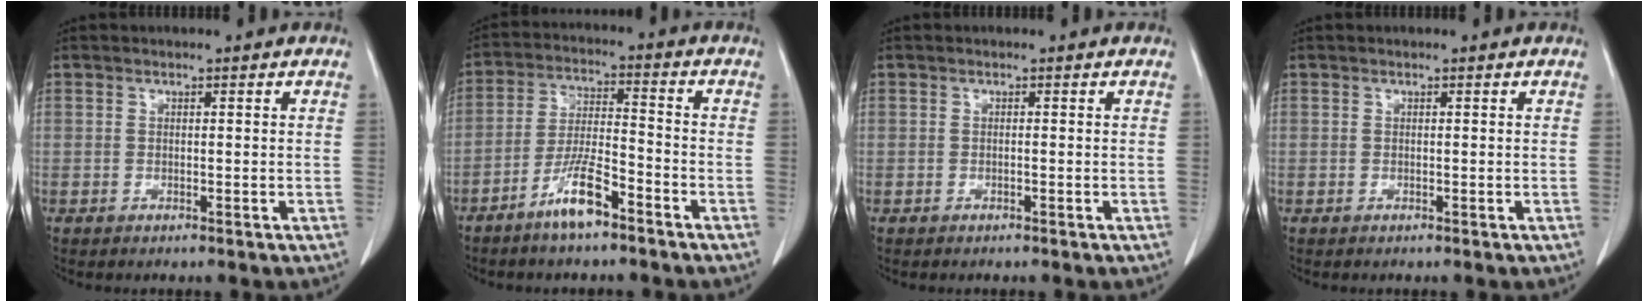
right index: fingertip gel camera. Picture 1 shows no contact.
{"total": 7.9, "force": [-5.3, 1.2, 5.7], "torque": [-0.115, -0.005, -0.102]}
{"total": 0.0}
{"total": 0.0}